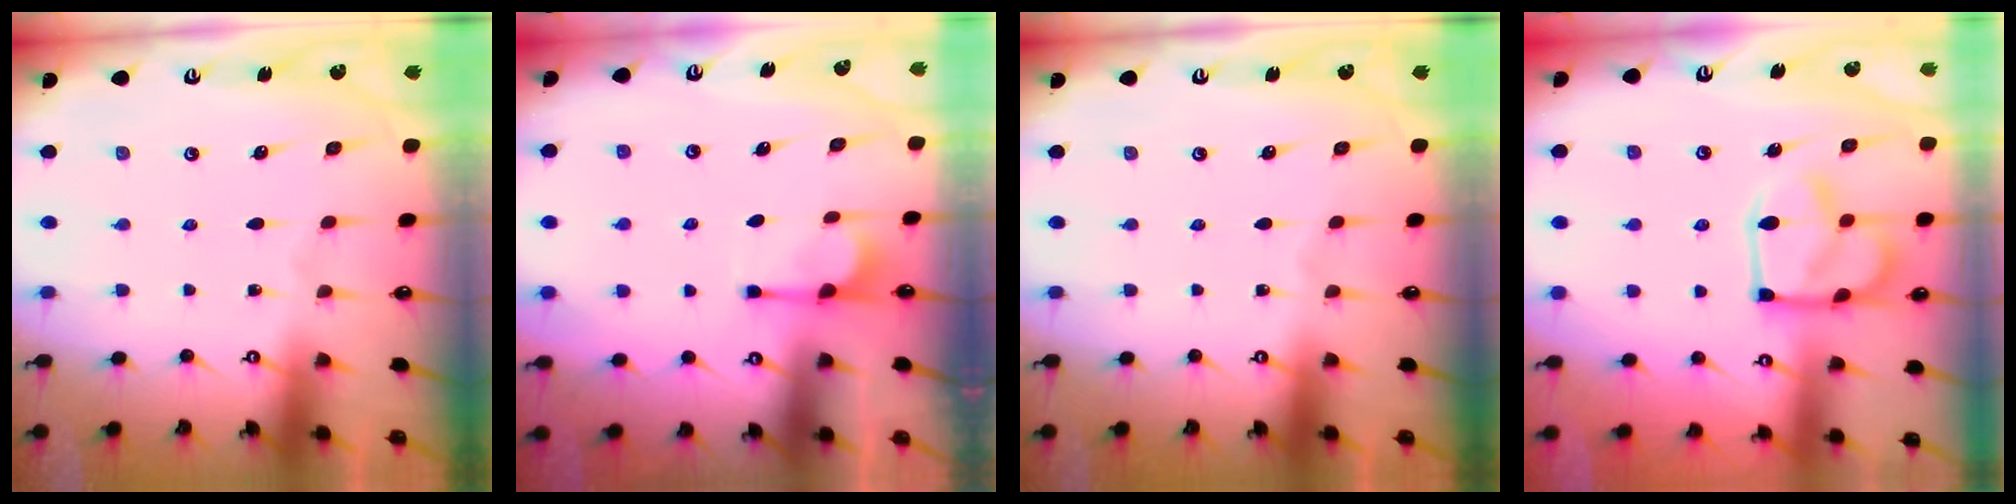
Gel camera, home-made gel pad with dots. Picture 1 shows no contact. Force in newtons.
{"total": 1.3, "press": 1.1, "slide": 0.6}
{"total": 0.0}
{"total": 8.4, "press": 8.4, "slide": 0.7}